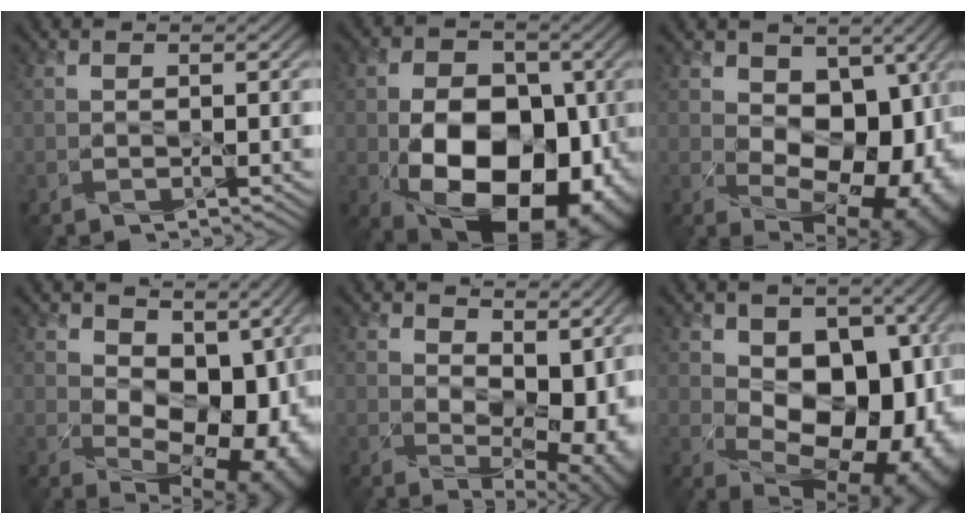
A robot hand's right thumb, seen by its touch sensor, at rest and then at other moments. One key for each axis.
{"total": 17.1, "fx": -4.4, "fy": 11.6, "fz": 11.9, "tx": -0.142, "ty": -0.026, "tz": -0.062}
{"total": 13.9, "fx": 0.4, "fy": 9.4, "fz": 10.2, "tx": -0.137, "ty": -0.040, "tz": 0.033}
{"total": 13.4, "fx": 1.7, "fy": 9.1, "fz": 9.7, "tx": -0.127, "ty": -0.027, "tz": 0.063}
{"total": 13.0, "fx": 2.9, "fy": 7.9, "fz": 9.9, "tx": -0.114, "ty": -0.008, "tz": 0.090}
{"total": 16.0, "fx": 0.0, "fy": 10.6, "fz": 11.9, "tx": -0.142, "ty": -0.039, "tz": 0.023}